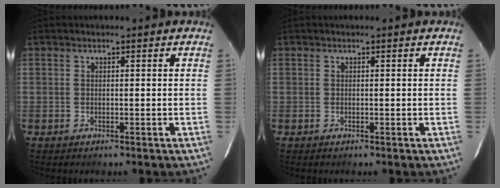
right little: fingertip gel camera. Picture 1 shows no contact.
{"total": 0.0}